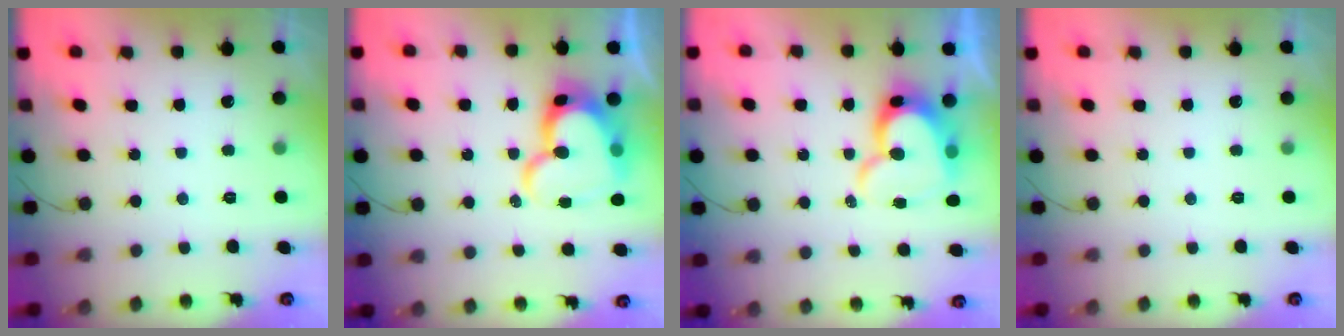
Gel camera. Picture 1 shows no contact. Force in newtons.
{"total": 17.1, "press": 17.1, "slide": 1.7}
{"total": 15.2, "press": 15.1, "slide": 1.6}
{"total": 0.0}